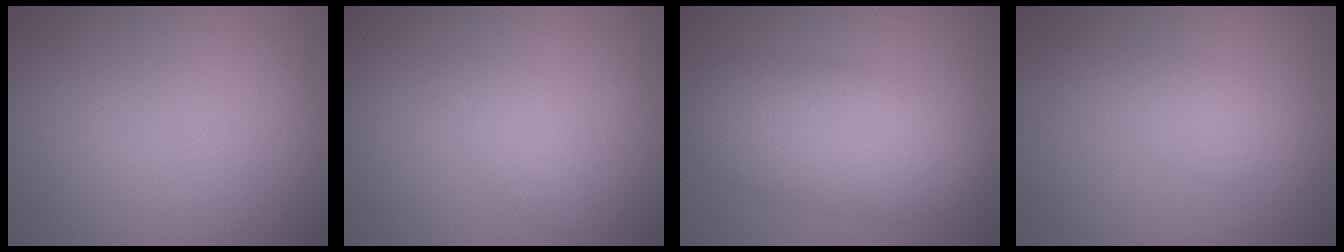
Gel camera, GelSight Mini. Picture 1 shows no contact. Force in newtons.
{"total": 1.2, "press": 1.2, "slide": 0.1}
{"total": 6.9, "press": 6.9, "slide": 0.2}
{"total": 2.6, "press": 2.6, "slide": 0.1}